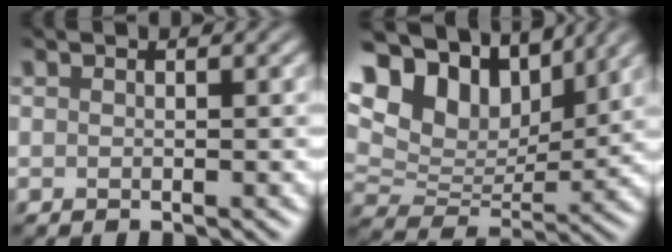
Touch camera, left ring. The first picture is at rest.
{"total": 13.5, "force": [7.1, 8.0, 8.2], "torque": [-0.169, 0.034, 0.108]}